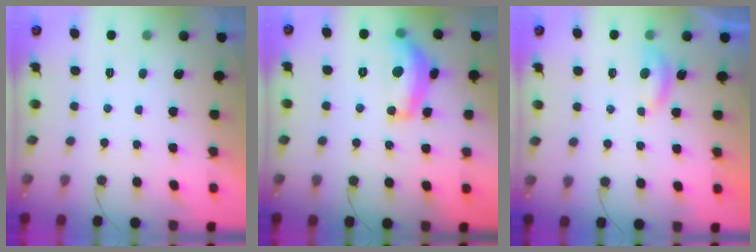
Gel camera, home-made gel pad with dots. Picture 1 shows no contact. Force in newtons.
{"total": 14.3, "press": 14.2, "slide": 1.1}
{"total": 4.0, "press": 3.9, "slide": 0.5}